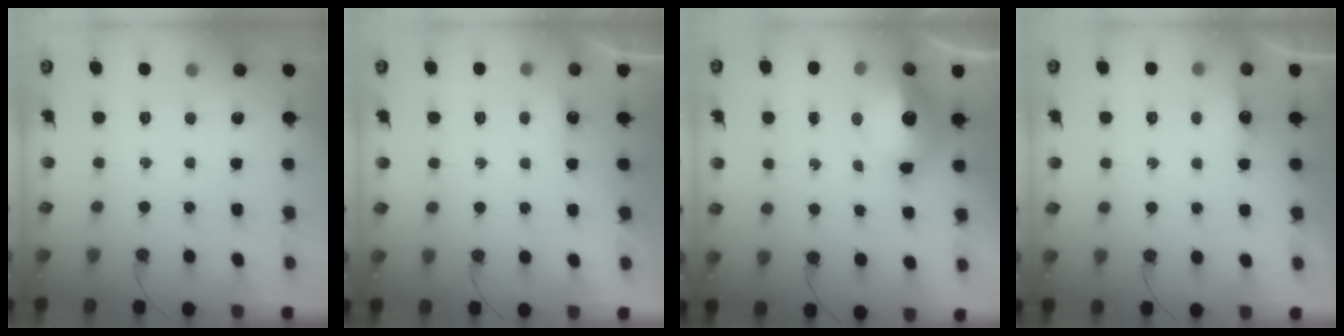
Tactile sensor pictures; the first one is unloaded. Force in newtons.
{"total": 2.5, "press": 2.4, "slide": 0.5}
{"total": 19.9, "press": 15.4, "slide": 12.5}
{"total": 4.6, "press": 4.5, "slide": 0.6}